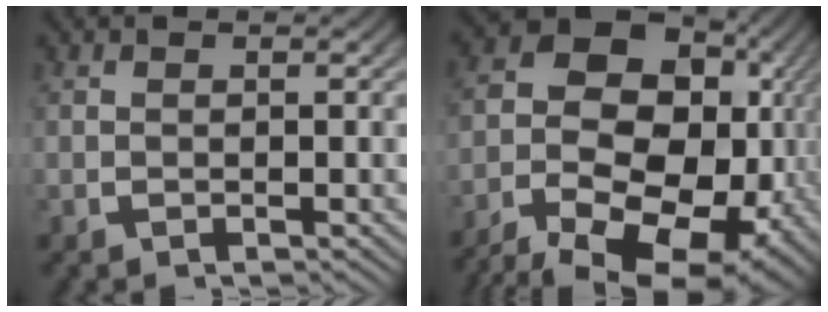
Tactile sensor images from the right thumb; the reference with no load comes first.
{"total": 19.7, "force": [-2.8, 13.5, 14.1], "torque": [-0.250, -0.044, -0.042]}